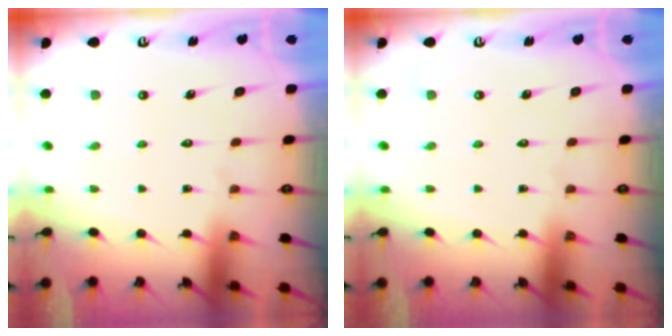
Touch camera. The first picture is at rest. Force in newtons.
{"total": 0.0}